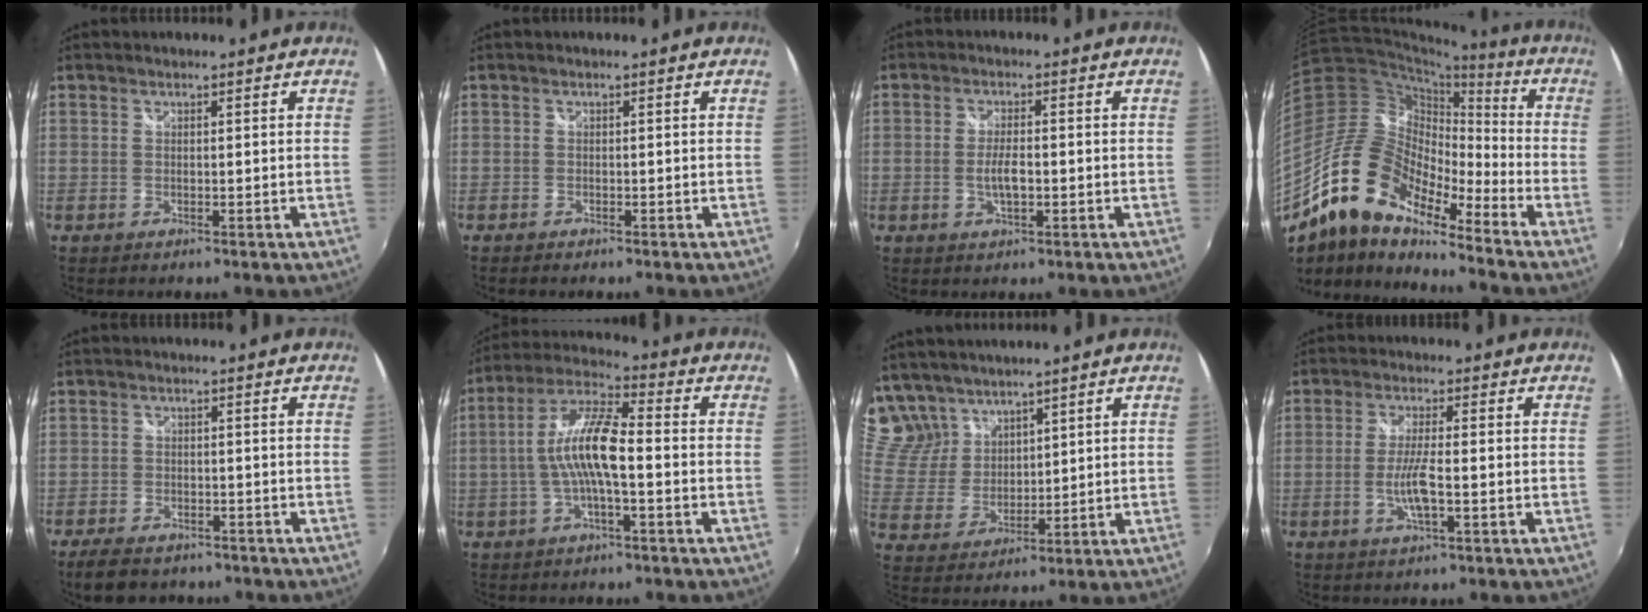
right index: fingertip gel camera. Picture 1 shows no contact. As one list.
[{"total": 0.8, "force": [-0.7, 0.3, 0.1], "torque": [-0.007, -0.003, -0.015]}, {"total": 3.8, "force": [-0.9, 1.3, 3.5], "torque": [-0.068, -0.003, -0.016]}, {"total": 17.4, "force": [-12.5, 6.1, 10.5], "torque": [-0.180, -0.005, -0.252]}, {"total": 7.6, "force": [-6.1, 3.5, 2.9], "torque": [-0.080, -0.004, -0.099]}, {"total": 10.8, "force": [-1.7, 2.3, 10.4], "torque": [-0.213, 0.013, -0.034]}, {"total": 11.4, "force": [9.6, 5.8, 2.2], "torque": [-0.056, 0.016, 0.210]}, {"total": 5.4, "force": [-1.6, 0.5, 5.2], "torque": [-0.102, -0.006, -0.031]}]